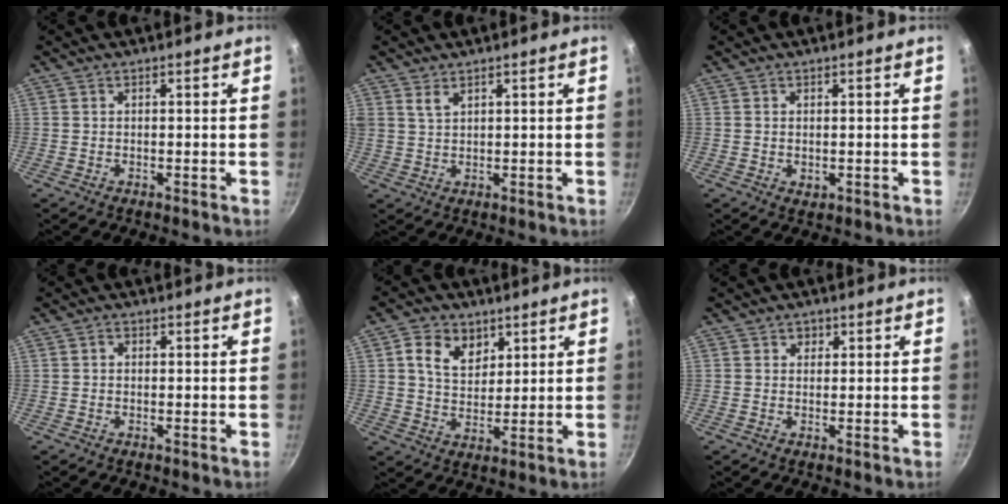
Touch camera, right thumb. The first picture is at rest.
{"total": 2.6, "force": [1.7, 1.3, 1.5], "torque": [-0.026, -0.007, 0.035]}
{"total": 1.3, "force": [0.1, 0.9, 0.9], "torque": [-0.014, -0.002, 0.005]}
{"total": 1.0, "force": [0.1, 0.8, 0.6], "torque": [-0.008, 0.006, 0.001]}
{"total": 8.4, "force": [3.6, 6.1, 4.6], "torque": [-0.052, -0.014, 0.060]}
{"total": 1.7, "force": [0.7, 1.6, 0.5], "torque": [0.004, -0.004, 0.007]}